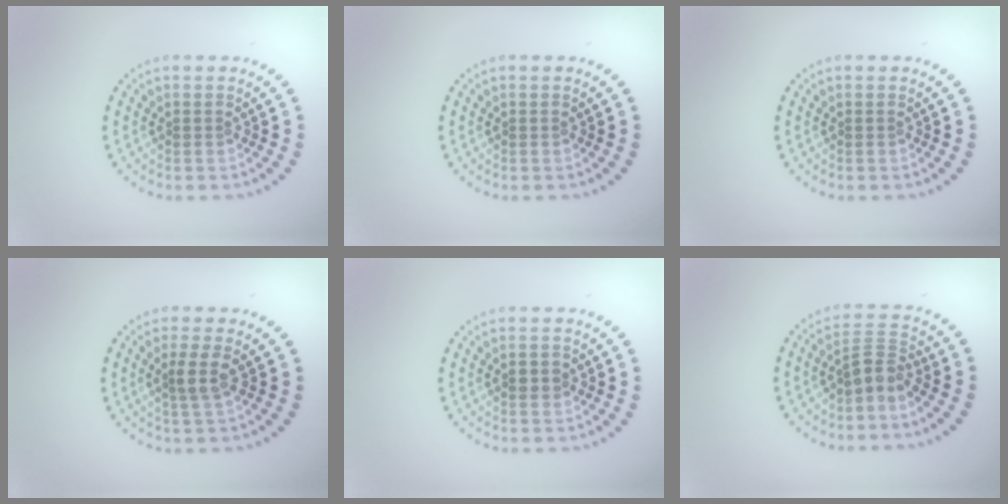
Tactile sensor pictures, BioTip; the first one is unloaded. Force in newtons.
{"total": 0.0}
{"total": 0.0}
{"total": 2.1, "press": 1.8, "slide": 1.2}
{"total": 1.2, "press": 1.2, "slide": 0.2}
{"total": 2.6, "press": 2.0, "slide": 1.6}